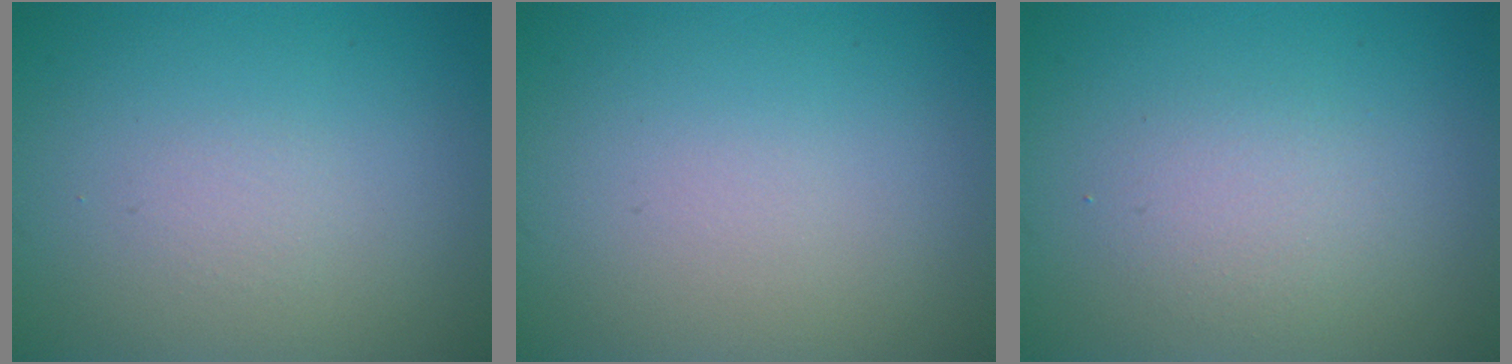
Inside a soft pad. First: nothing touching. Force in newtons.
{"total": 0.0}
{"total": 1.9, "press": 1.9, "slide": 0.0}